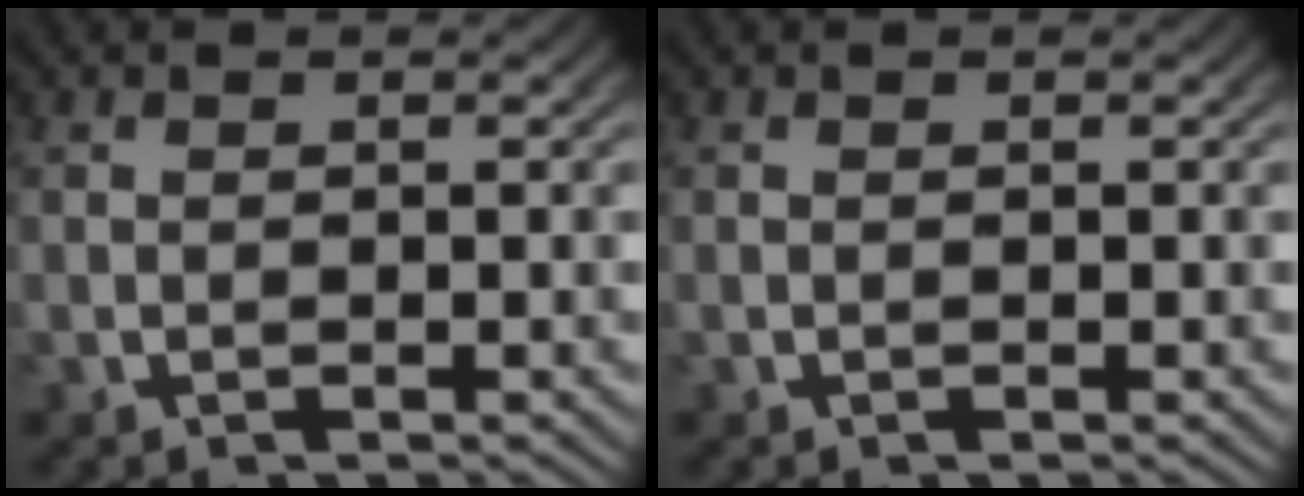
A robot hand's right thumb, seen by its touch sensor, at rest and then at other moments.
{"total": 0.0}